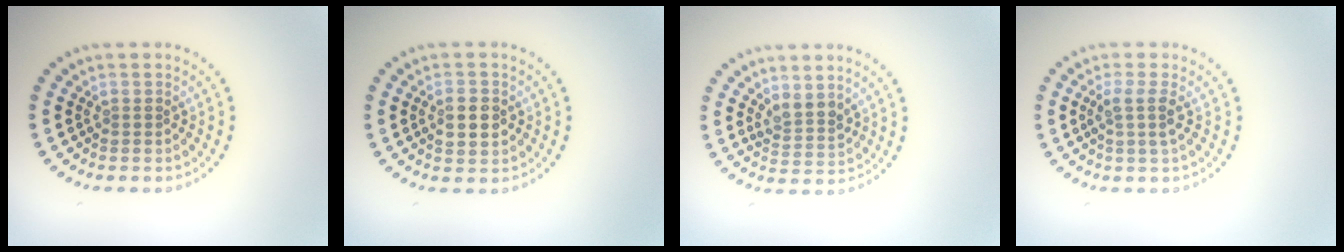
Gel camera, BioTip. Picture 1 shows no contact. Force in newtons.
{"total": 2.9, "press": 2.9, "slide": 0.2}
{"total": 2.2, "press": 1.9, "slide": 1.1}
{"total": 2.0, "press": 1.5, "slide": 1.2}